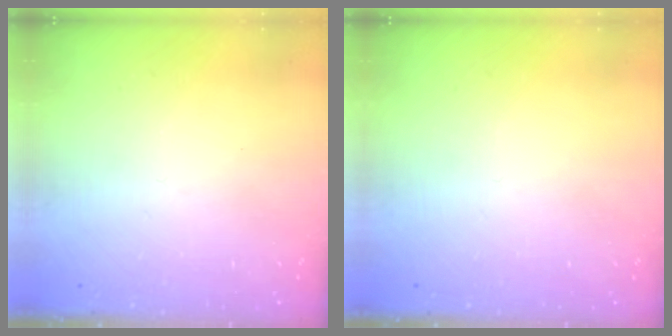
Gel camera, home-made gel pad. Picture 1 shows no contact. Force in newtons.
{"total": 0.0}